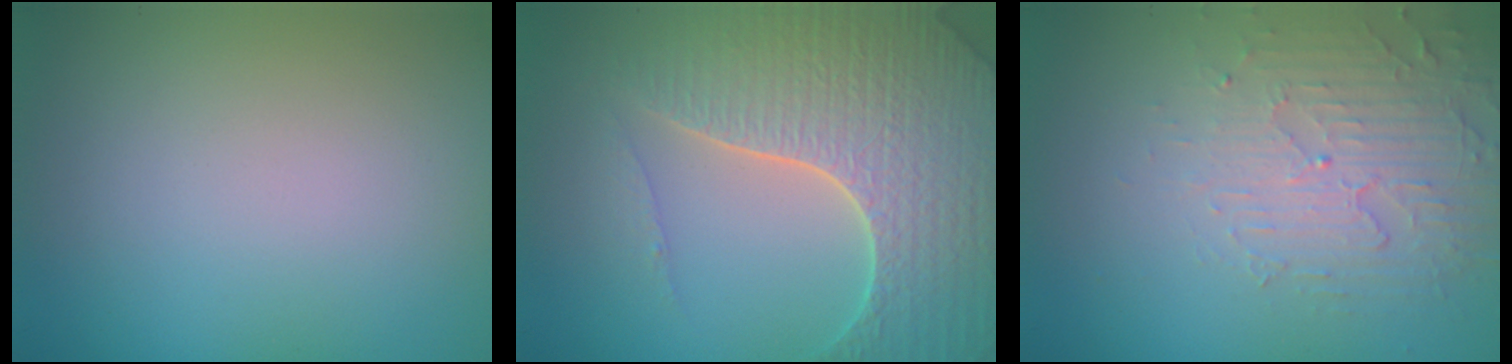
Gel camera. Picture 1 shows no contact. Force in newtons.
{"total": 7.0, "press": 6.8, "slide": 1.9}
{"total": 4.4, "press": 3.1, "slide": 3.1}